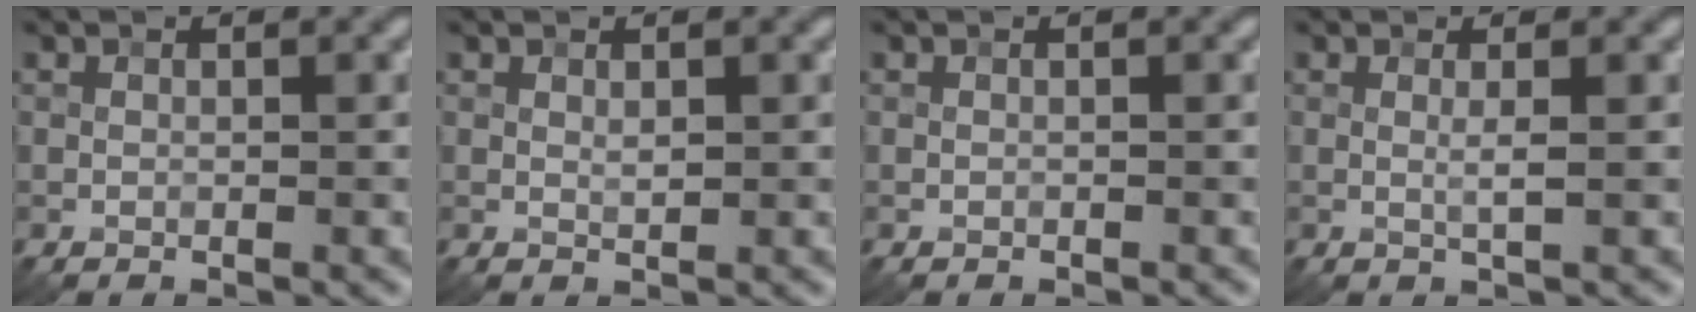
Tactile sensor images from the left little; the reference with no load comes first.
{"total": 0.7, "force": [0.2, 0.3, 0.6], "torque": [-0.012, 0.000, 0.004]}
{"total": 0.0}
{"total": 1.2, "force": [0.2, 0.1, 1.1], "torque": [-0.022, 0.002, -0.002]}